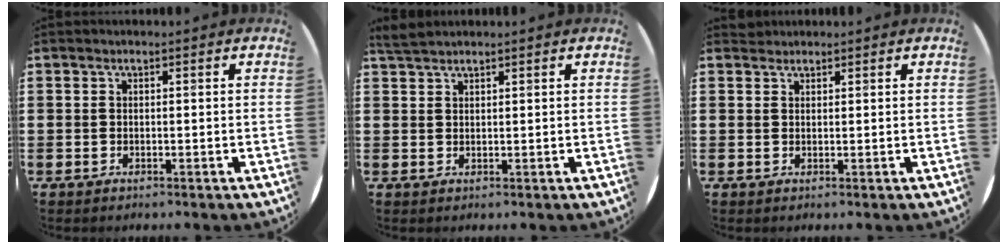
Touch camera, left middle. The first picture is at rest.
{"total": 1.8, "force": [1.7, 0.2, 0.5], "torque": [-0.014, 0.003, 0.034]}
{"total": 1.0, "force": [1.0, 0.2, -0.2], "torque": [0.001, 0.002, 0.019]}